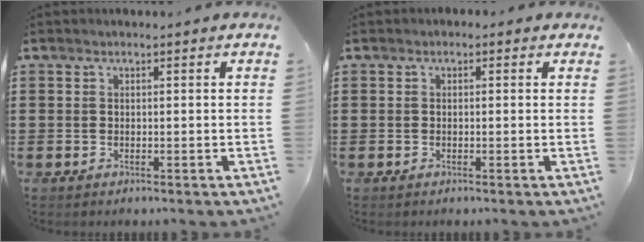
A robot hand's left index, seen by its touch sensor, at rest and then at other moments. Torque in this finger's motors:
{"motor_torque": [2.14, 0.00, 0.33, 0.05]}